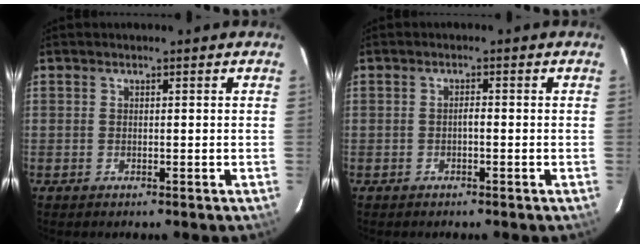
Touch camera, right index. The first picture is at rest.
{"total": 0.9, "force": [-0.5, 0.3, 0.7], "torque": [-0.011, 0.006, -0.010]}